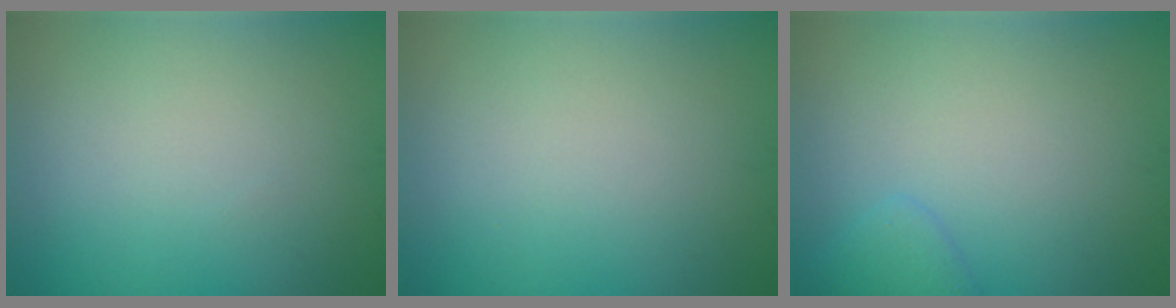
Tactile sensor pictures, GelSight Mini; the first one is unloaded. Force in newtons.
{"total": 0.0}
{"total": 1.5, "press": 1.5, "slide": 0.1}